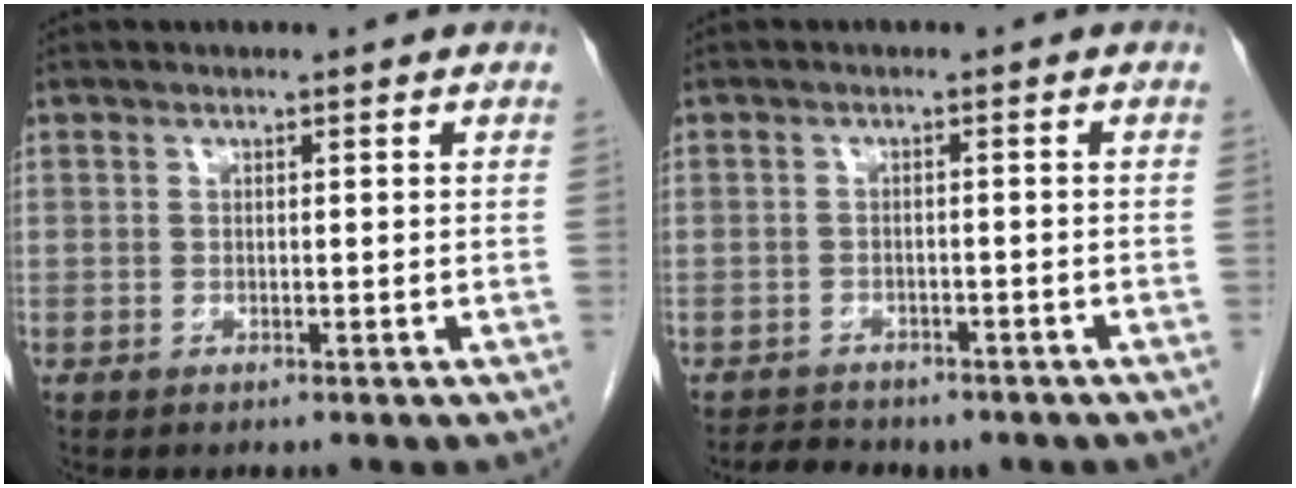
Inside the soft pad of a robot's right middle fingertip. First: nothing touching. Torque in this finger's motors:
{"motor_torque": [0.02, -0.77, 0.00, 0.02]}